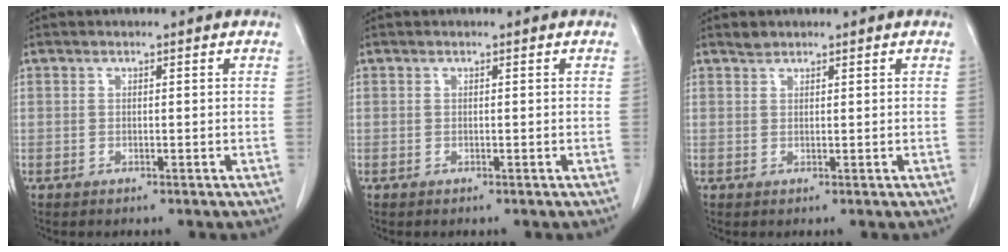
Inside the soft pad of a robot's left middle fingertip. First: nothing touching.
{"total": 0.0}
{"total": 1.0, "force": [0.9, 0.4, 0.1], "torque": [-0.004, 0.000, 0.017]}